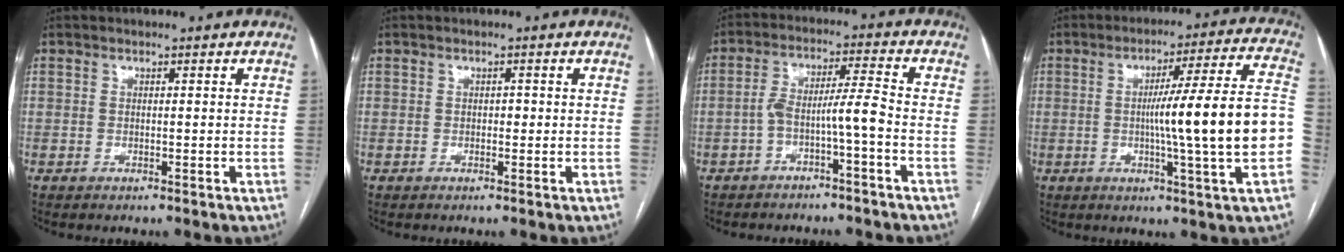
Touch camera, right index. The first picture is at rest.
{"total": 0.8, "force": [-0.1, 0.5, 0.6], "torque": [-0.005, 0.003, -0.003]}
{"total": 5.9, "force": [-2.5, -0.1, 5.4], "torque": [-0.100, 0.027, -0.040]}
{"total": 17.0, "force": [-2.0, -1.1, 16.9], "torque": [-0.242, 0.012, -0.034]}